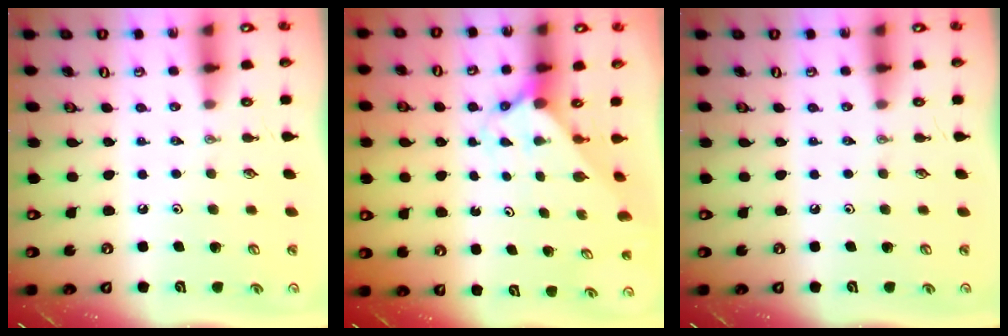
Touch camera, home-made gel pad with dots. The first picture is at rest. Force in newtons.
{"total": 1.8, "press": 1.8, "slide": 0.1}
{"total": 0.0}